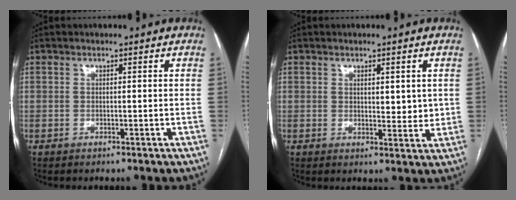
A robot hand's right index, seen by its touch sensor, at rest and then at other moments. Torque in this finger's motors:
{"motor_torque": [-0.15, 0.02, -0.07, 0.00]}